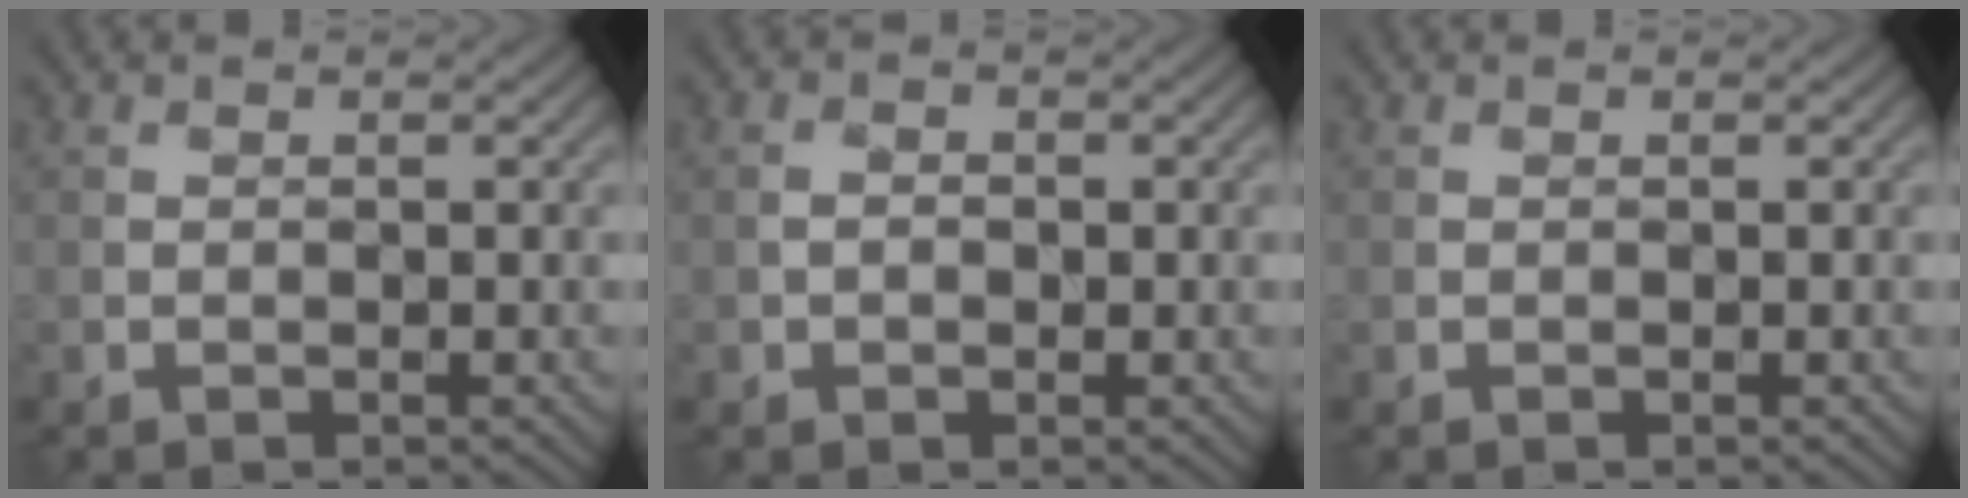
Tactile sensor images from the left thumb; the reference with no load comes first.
{"total": 1.6, "force": [-0.3, 1.3, 0.9], "torque": [-0.018, -0.002, -0.006]}
{"total": 0.0}